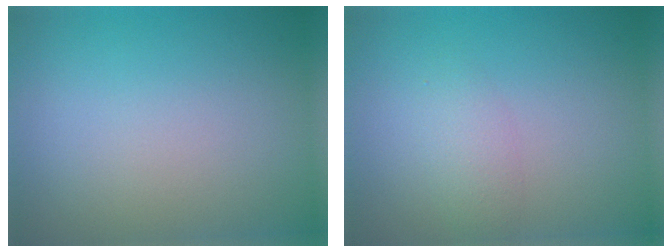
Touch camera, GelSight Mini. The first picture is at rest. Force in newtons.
{"total": 1.6, "press": 1.6, "slide": 0.1}